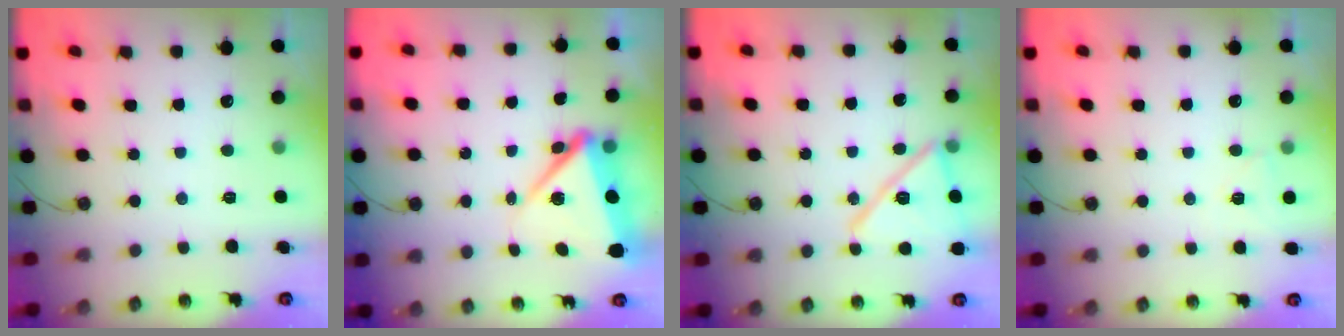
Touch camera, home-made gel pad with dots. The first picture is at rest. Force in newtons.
{"total": 10.0, "press": 9.9, "slide": 1.5}
{"total": 16.5, "press": 16.5, "slide": 0.6}
{"total": 5.1, "press": 4.5, "slide": 2.3}